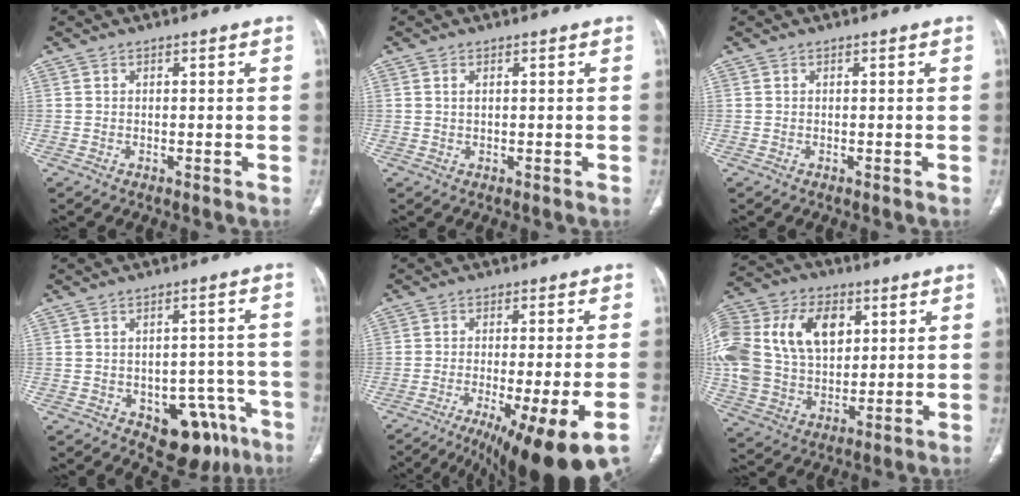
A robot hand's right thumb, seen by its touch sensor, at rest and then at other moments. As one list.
[{"total": 1.2, "force": [0.5, 0.5, 0.9], "torque": [-0.022, 0.003, 0.012]}, {"total": 0.0}, {"total": 11.7, "force": [-6.0, 7.0, 7.2], "torque": [-0.045, 0.036, -0.070]}, {"total": 16.9, "force": [-10.7, 1.2, 13.0], "torque": [-0.168, 0.009, -0.163]}, {"total": 27.7, "force": [7.3, 19.2, 18.6], "torque": [-0.413, 0.043, 0.146]}]